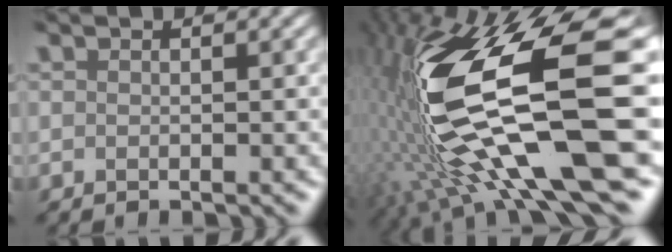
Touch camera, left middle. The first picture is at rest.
{"total": 16.6, "force": [1.6, 6.5, 15.2], "torque": [-0.303, -0.026, 0.036]}